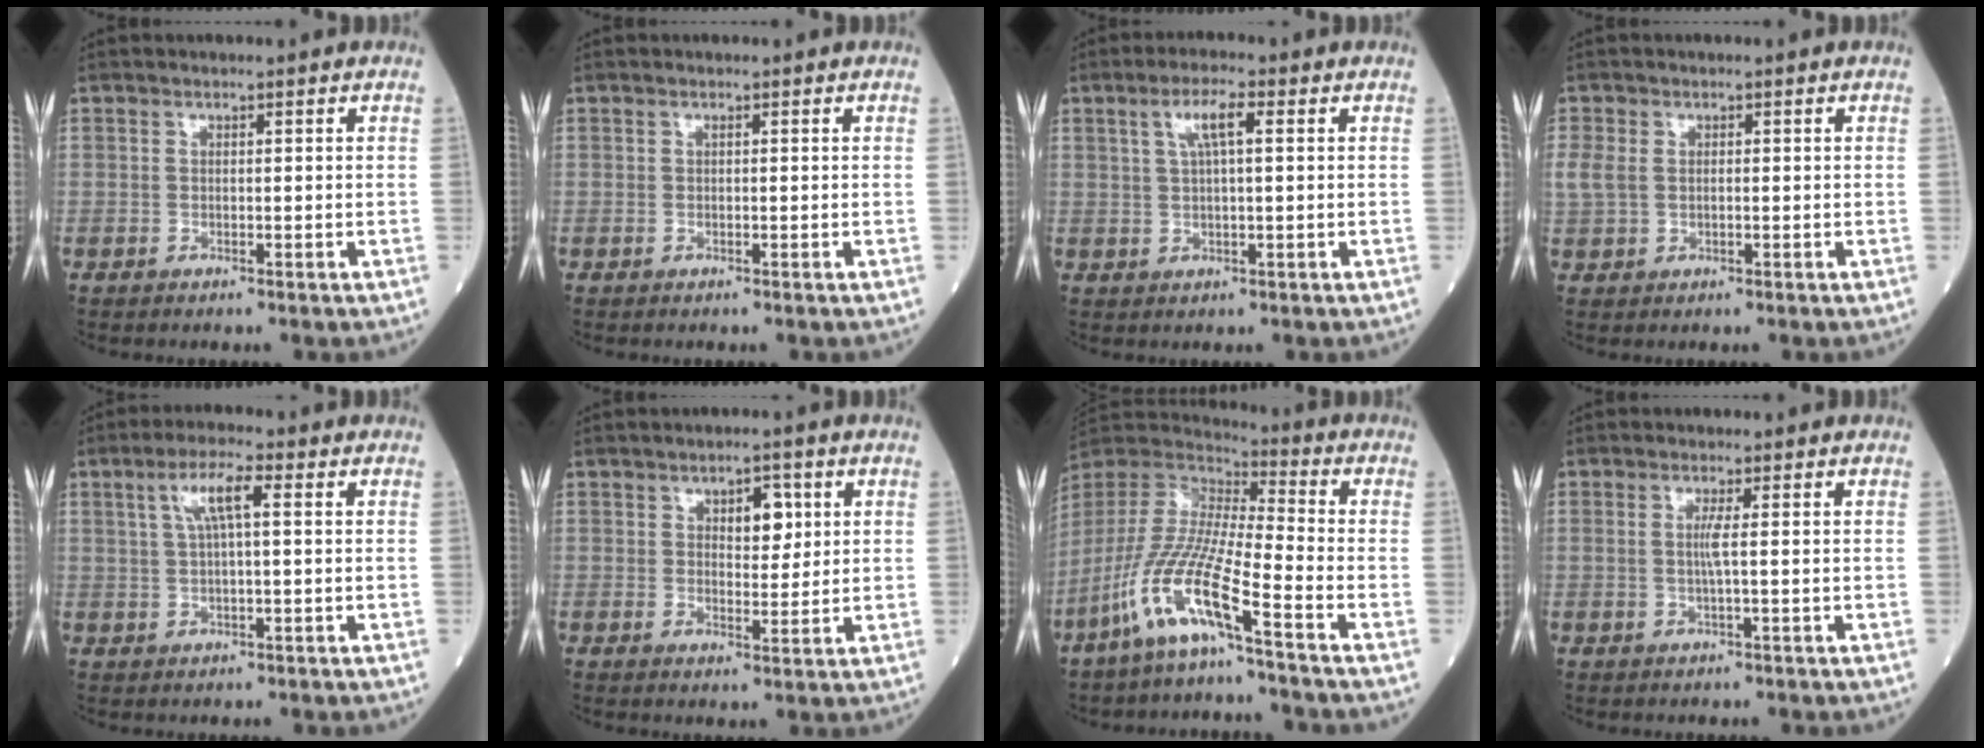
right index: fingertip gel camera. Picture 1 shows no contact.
{"total": 0.0}
{"total": 4.5, "force": [1.6, 0.5, 4.1], "torque": [-0.083, 0.010, 0.032]}
{"total": 3.9, "force": [0.3, 2.8, 2.6], "torque": [-0.088, 0.014, 0.012]}
{"total": 5.3, "force": [1.6, 0.6, 5.0], "torque": [-0.099, 0.014, 0.033]}
{"total": 4.1, "force": [1.6, 1.9, 3.2], "torque": [-0.044, 0.003, 0.025]}
{"total": 13.5, "force": [-7.5, 0.4, 11.2], "torque": [-0.251, -0.024, -0.156]}
{"total": 1.8, "force": [0.1, -0.4, 1.7], "torque": [-0.038, -0.001, -0.001]}